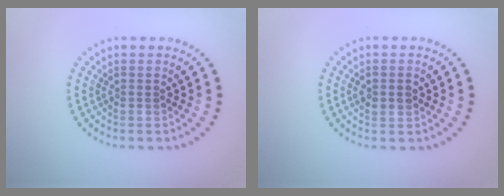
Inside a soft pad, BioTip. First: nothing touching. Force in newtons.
{"total": 1.2, "press": 1.1, "slide": 0.1}